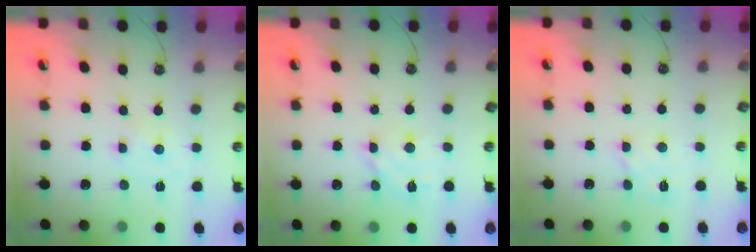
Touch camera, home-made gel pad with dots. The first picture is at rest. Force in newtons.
{"total": 8.0, "press": 8.0, "slide": 0.5}
{"total": 4.7, "press": 4.7, "slide": 0.1}